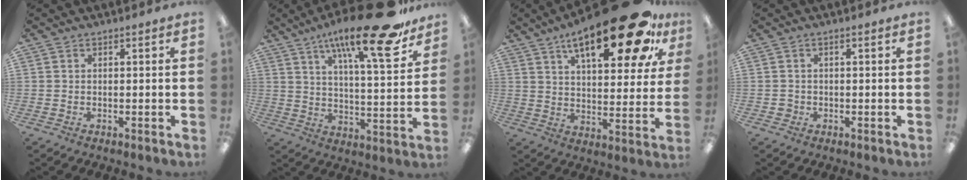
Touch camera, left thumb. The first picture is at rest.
{"total": 21.3, "force": [14.7, 4.5, 14.9], "torque": [-0.232, -0.089, 0.230]}
{"total": 24.6, "force": [14.4, 8.2, 18.2], "torque": [-0.273, -0.072, 0.226]}
{"total": 1.4, "force": [-0.4, 1.3, 0.2], "torque": [-0.005, 0.005, -0.011]}